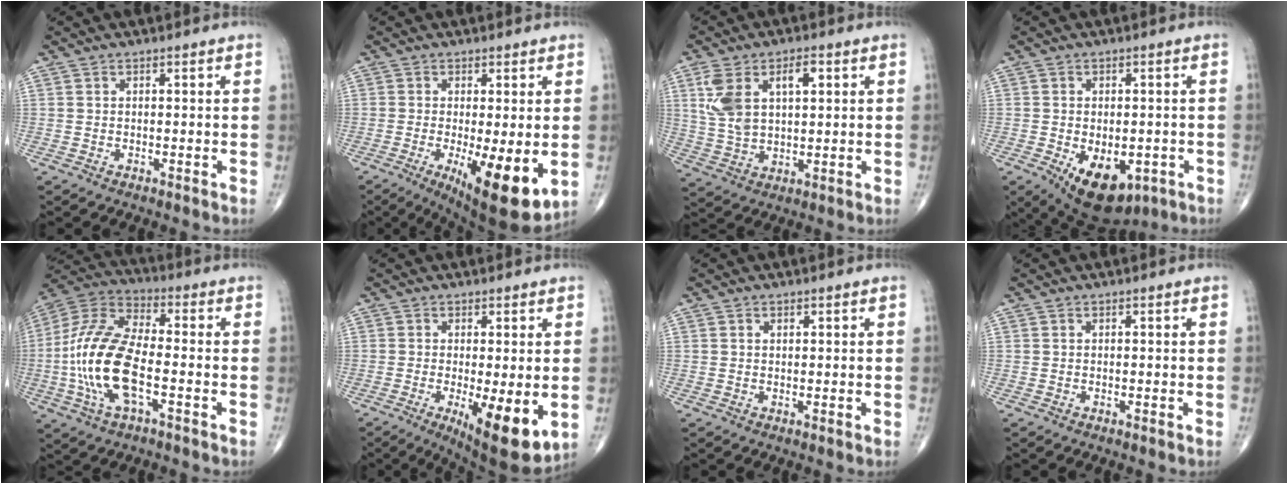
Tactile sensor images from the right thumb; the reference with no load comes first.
{"total": 12.5, "force": [-3.0, 3.6, 11.6], "torque": [-0.175, -0.029, -0.037]}
{"total": 11.0, "force": [3.5, 6.0, 8.5], "torque": [-0.164, 0.006, 0.072]}
{"total": 12.4, "force": [-4.9, 7.1, 8.9], "torque": [-0.120, -0.002, -0.056]}
{"total": 17.7, "force": [-3.7, 7.3, 15.7], "torque": [-0.338, 0.024, -0.073]}
{"total": 10.9, "force": [-2.4, 3.3, 10.1], "torque": [-0.148, -0.027, -0.030]}
{"total": 0.5, "force": [0.3, 0.4, 0.2], "torque": [-0.002, -0.002, 0.004]}
{"total": 0.0}